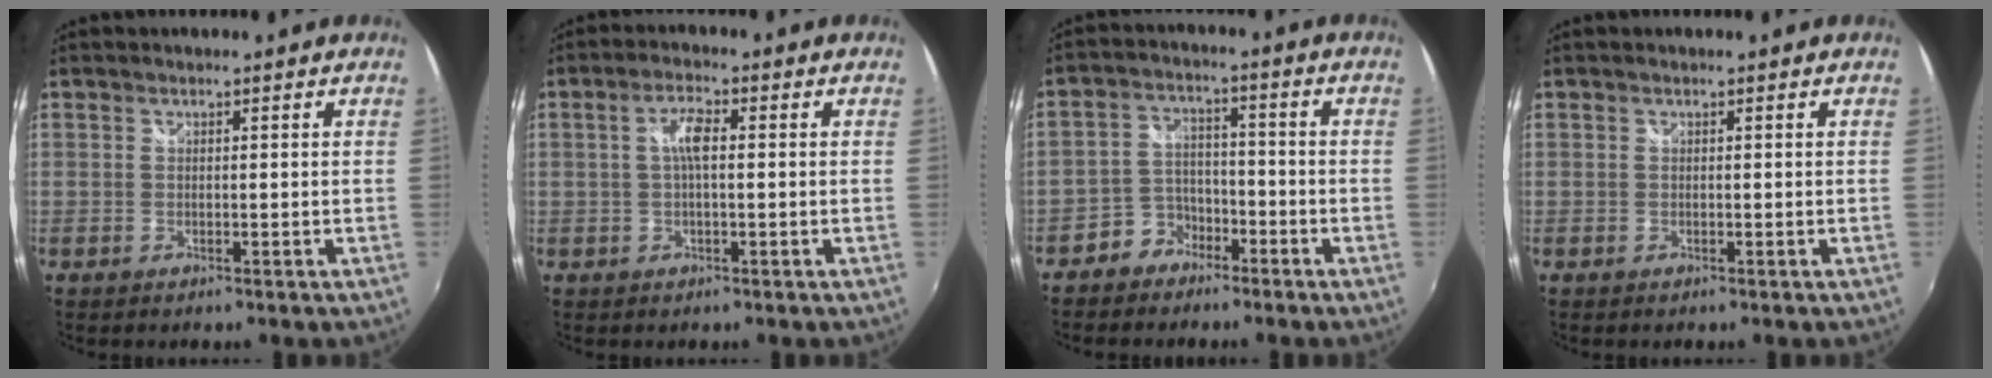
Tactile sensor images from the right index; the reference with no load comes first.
{"total": 3.9, "force": [0.3, 1.2, 3.7], "torque": [-0.070, 0.007, 0.006]}
{"total": 5.8, "force": [-4.2, 3.8, 0.7], "torque": [-0.025, 0.025, -0.077]}
{"total": 0.0}